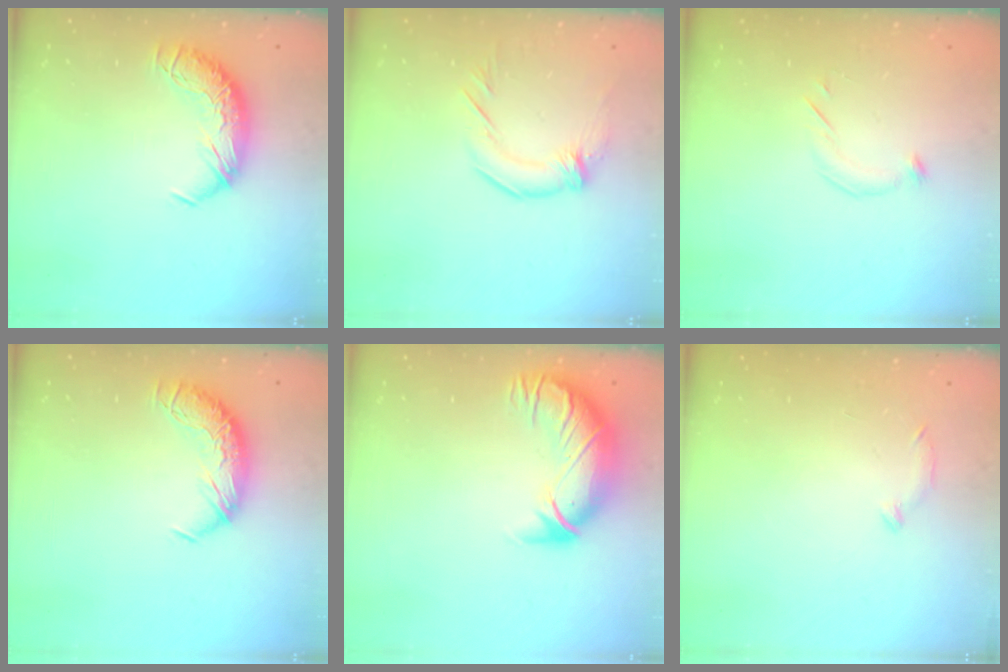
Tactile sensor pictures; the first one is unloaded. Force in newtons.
{"total": 1.6, "press": 0.0, "slide": 1.6}
{"total": 5.4, "press": 5.4, "slide": 0.4}
{"total": 0.0}
{"total": 3.0, "press": 0.2, "slide": 2.9}
{"total": 7.0, "press": 7.0, "slide": 0.6}